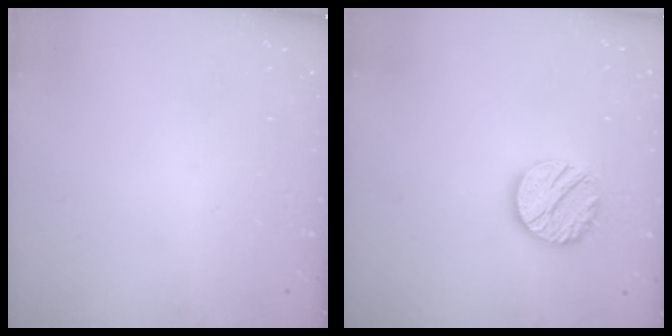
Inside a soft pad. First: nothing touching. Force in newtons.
{"total": 12.3, "press": 12.3, "slide": 0.4}